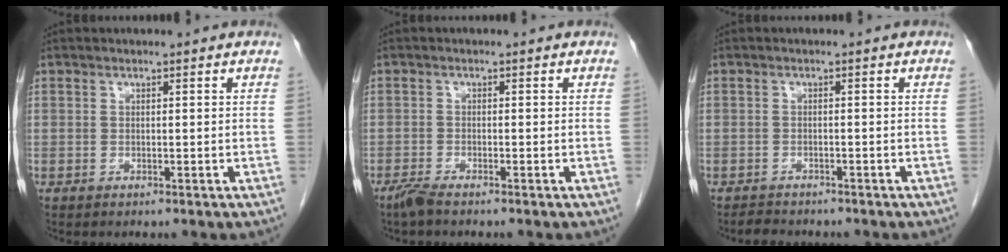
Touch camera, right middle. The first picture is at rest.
{"total": 2.0, "force": [-1.7, 0.1, 1.1], "torque": [-0.032, -0.005, -0.036]}
{"total": 2.8, "force": [-2.5, 0.9, 0.6], "torque": [-0.018, -0.007, -0.037]}